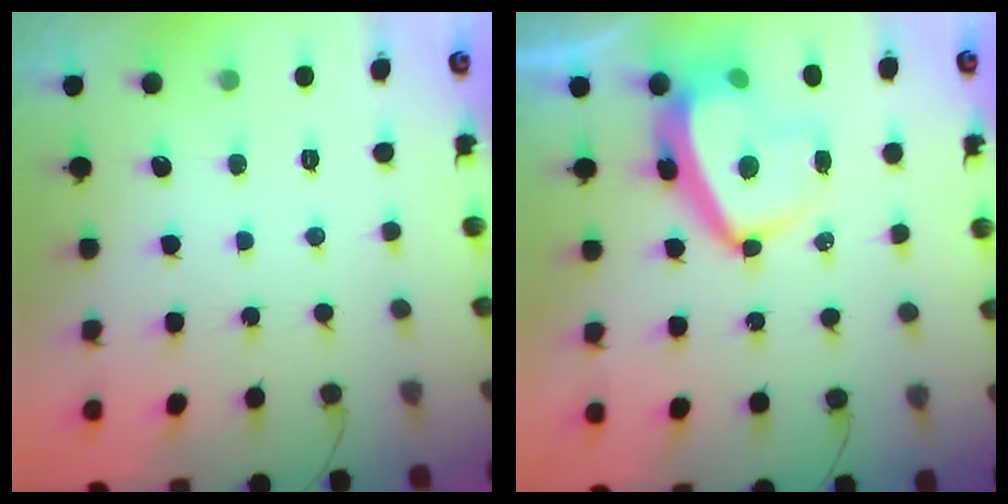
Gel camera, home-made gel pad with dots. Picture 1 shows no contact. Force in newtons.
{"total": 11.1, "press": 11.0, "slide": 1.6}